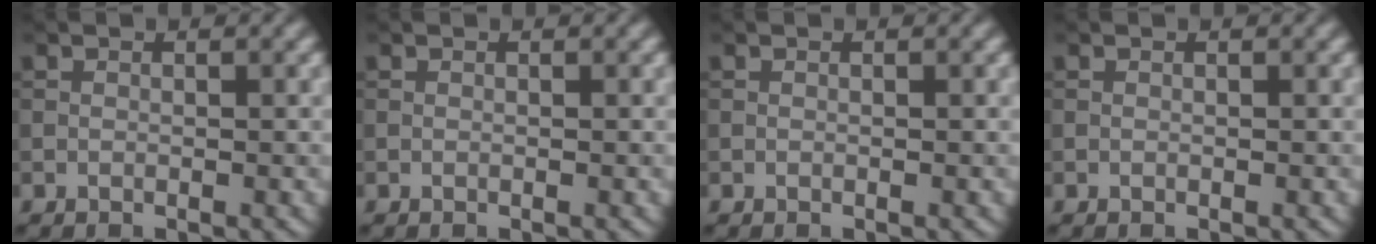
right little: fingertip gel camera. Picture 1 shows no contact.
{"total": 0.0}
{"total": 0.0}
{"total": 0.0}